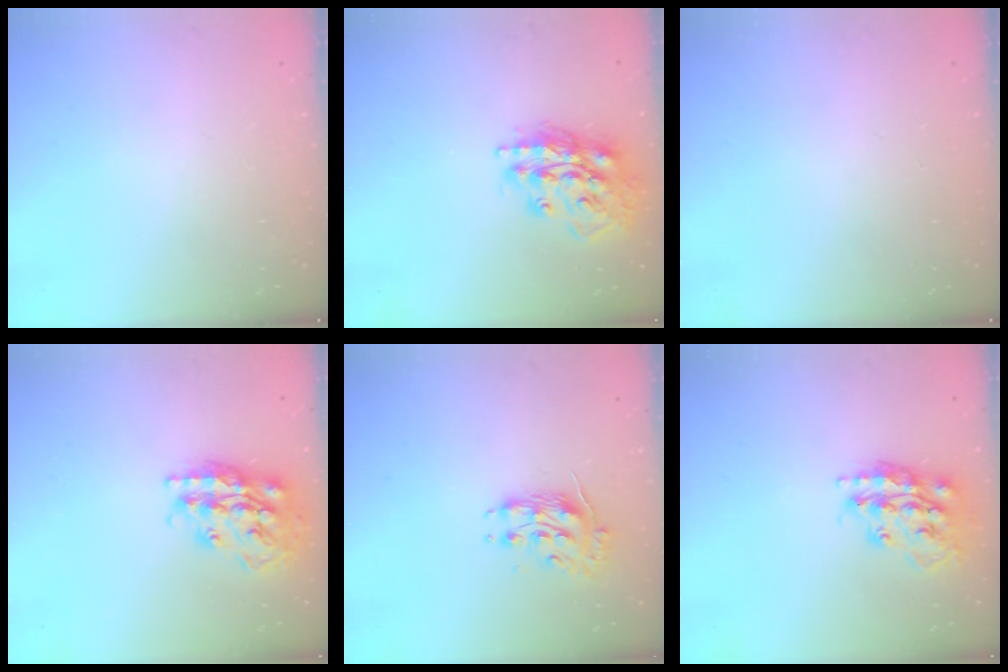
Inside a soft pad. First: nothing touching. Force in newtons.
{"total": 17.0, "press": 16.9, "slide": 2.3}
{"total": 0.0}
{"total": 19.6, "press": 19.5, "slide": 1.7}
{"total": 10.2, "press": 10.2, "slide": 0.6}
{"total": 18.1, "press": 18.0, "slide": 1.4}